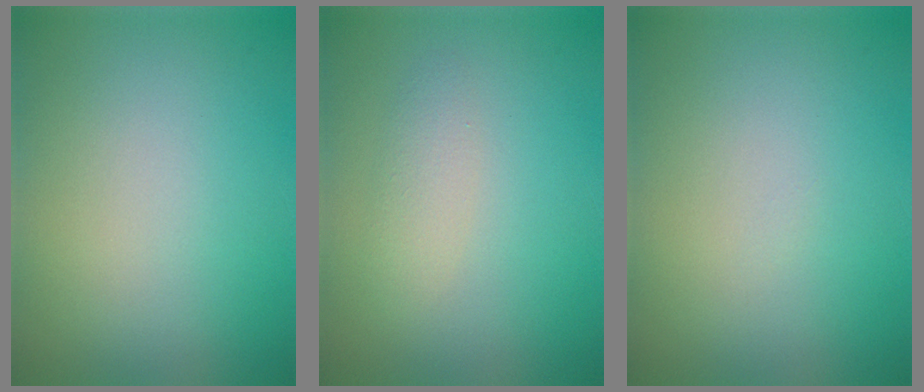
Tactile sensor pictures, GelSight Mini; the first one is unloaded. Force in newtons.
{"total": 1.5, "press": 1.5, "slide": 0.1}
{"total": 0.0}